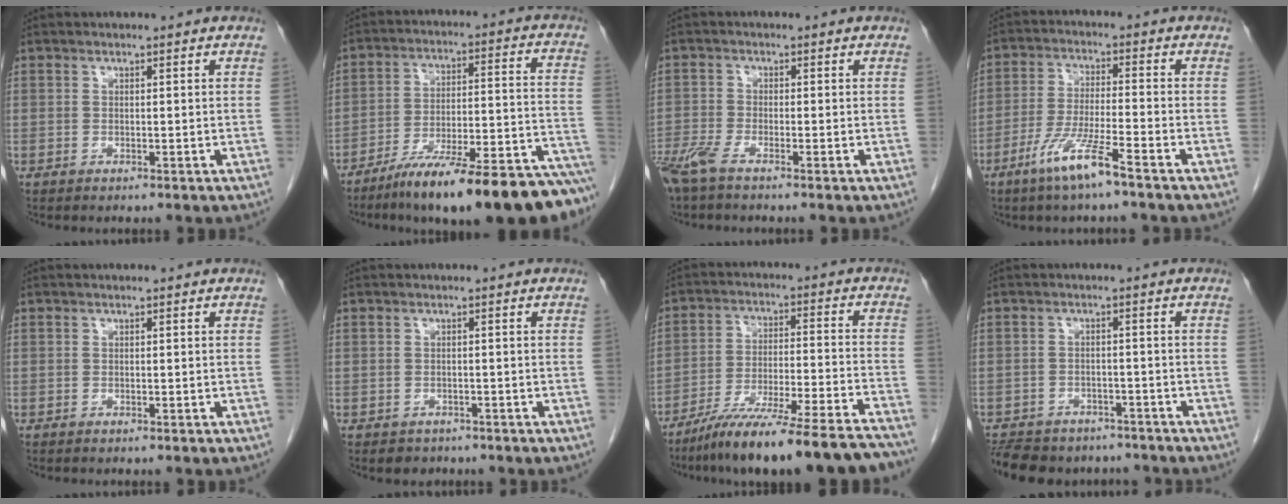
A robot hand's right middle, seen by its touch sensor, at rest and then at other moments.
{"total": 23.6, "force": [-19.0, 1.7, 14.0], "torque": [-0.134, 0.016, -0.285]}
{"total": 3.9, "force": [-3.0, 0.3, 2.4], "torque": [-0.056, -0.009, -0.066]}
{"total": 7.9, "force": [-5.0, -0.1, 6.0], "torque": [-0.124, -0.014, -0.098]}
{"total": 0.0}
{"total": 2.1, "force": [-1.5, 1.5, 0.1], "torque": [-0.007, 0.004, -0.020]}
{"total": 21.4, "force": [-18.3, 0.5, 11.2], "torque": [-0.135, -0.019, -0.281]}
{"total": 13.3, "force": [-11.0, 6.2, 4.2], "torque": [-0.093, 0.001, -0.140]}